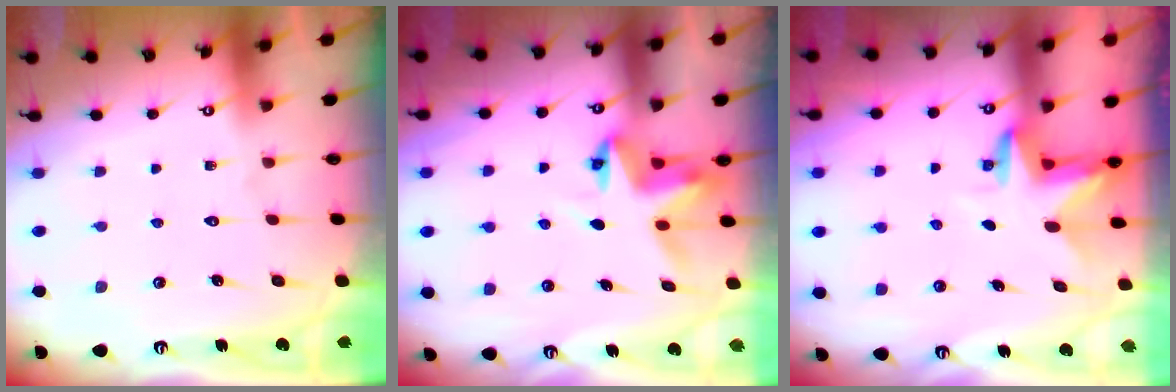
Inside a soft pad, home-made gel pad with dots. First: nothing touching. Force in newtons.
{"total": 4.9, "press": 4.9, "slide": 0.3}
{"total": 3.5, "press": 3.5, "slide": 0.2}